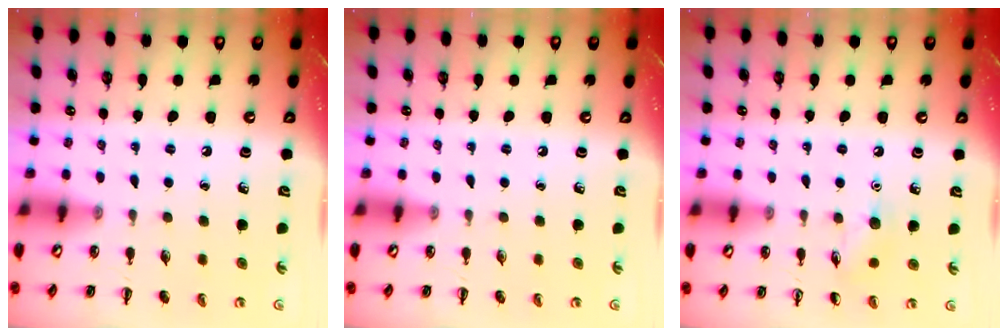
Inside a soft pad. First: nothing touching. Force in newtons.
{"total": 0.0}
{"total": 6.7, "press": 6.5, "slide": 1.4}